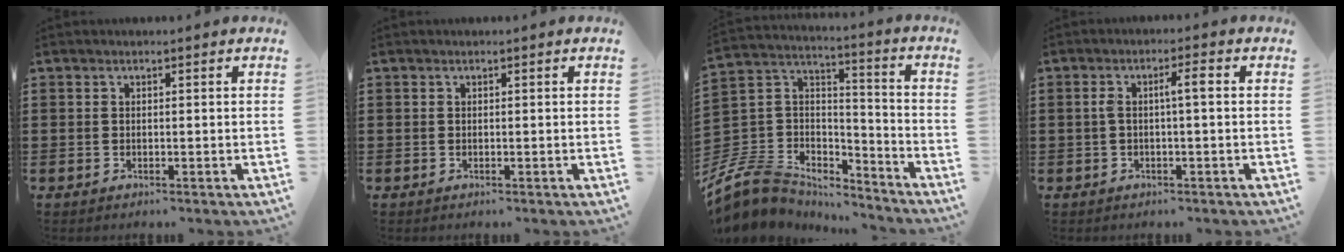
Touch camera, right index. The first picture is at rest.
{"total": 0.0}
{"total": 9.1, "force": [-7.5, 5.1, 1.6], "torque": [-0.076, 0.002, -0.152]}
{"total": 3.1, "force": [0.0, 0.3, 3.0], "torque": [-0.059, 0.004, -0.005]}